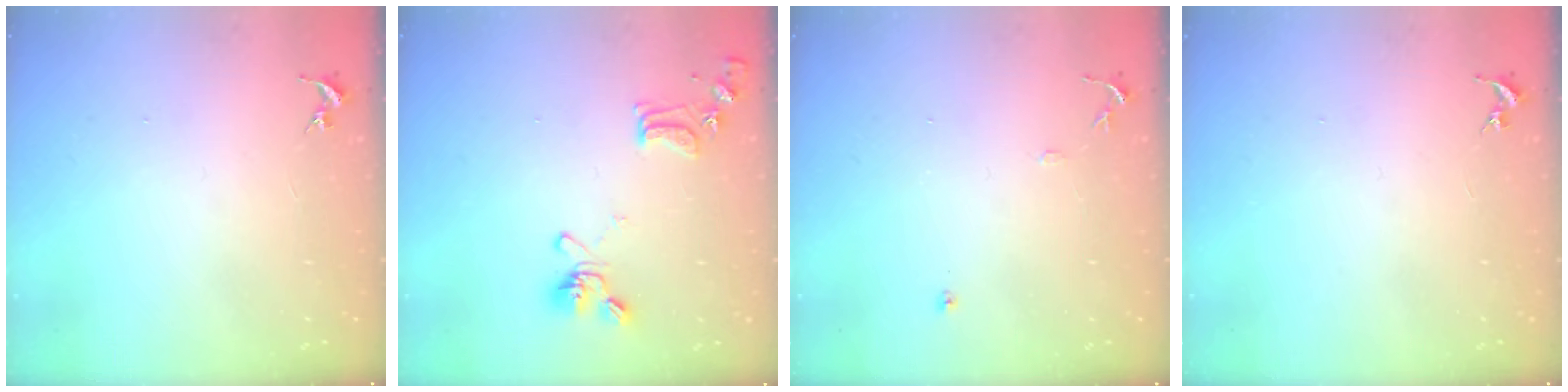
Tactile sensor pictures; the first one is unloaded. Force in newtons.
{"total": 13.1, "press": 13.0, "slide": 1.9}
{"total": 7.7, "press": 7.7, "slide": 0.8}
{"total": 0.0}